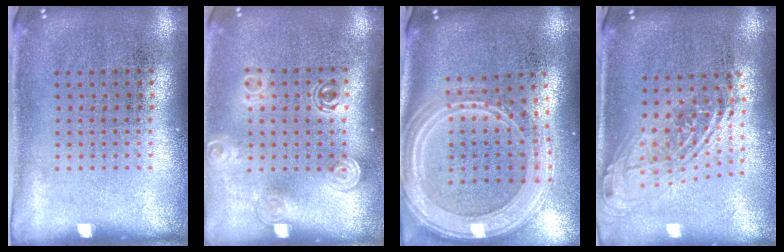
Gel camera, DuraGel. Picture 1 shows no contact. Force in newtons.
{"total": 1.6, "press": 1.2, "slide": 1.0}
{"total": 3.1, "press": 2.5, "slide": 1.8}
{"total": 1.9, "press": 1.5, "slide": 1.2}